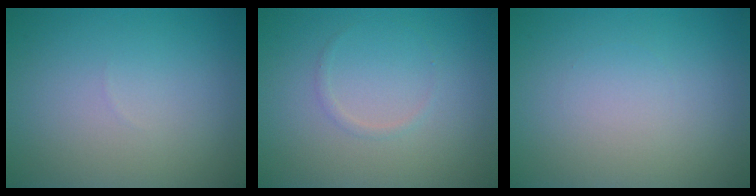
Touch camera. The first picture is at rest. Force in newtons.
{"total": 0.6, "press": 0.6, "slide": 0.0}
{"total": 0.0}